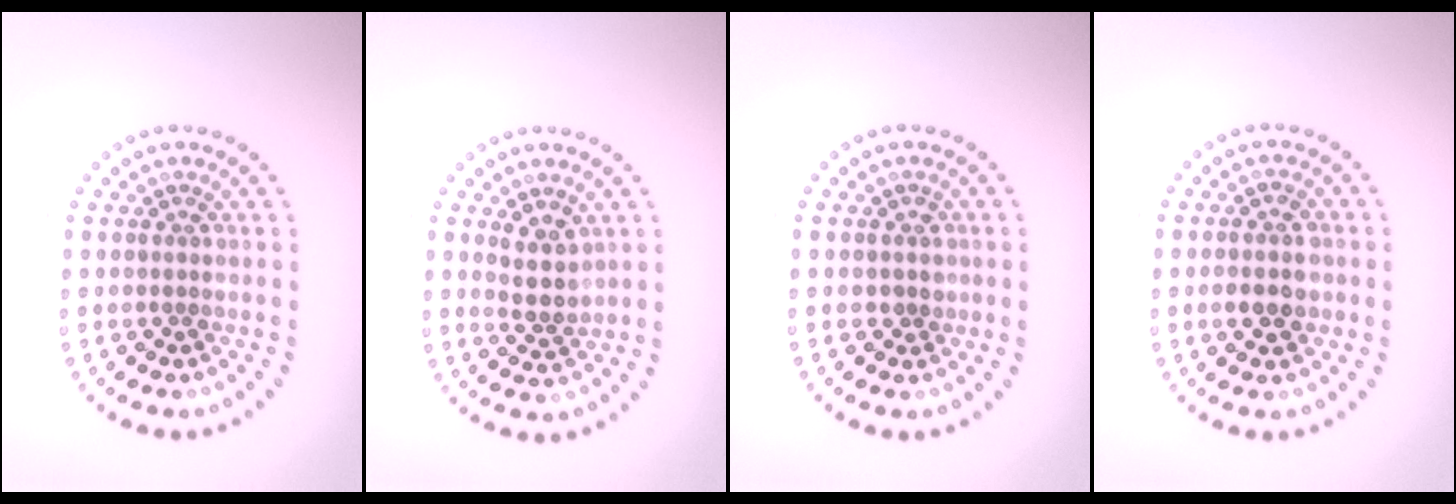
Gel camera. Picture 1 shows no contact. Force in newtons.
{"total": 2.6, "press": 2.2, "slide": 1.3}
{"total": 0.8, "press": 0.7, "slide": 0.5}
{"total": 2.5, "press": 2.5, "slide": 0.3}